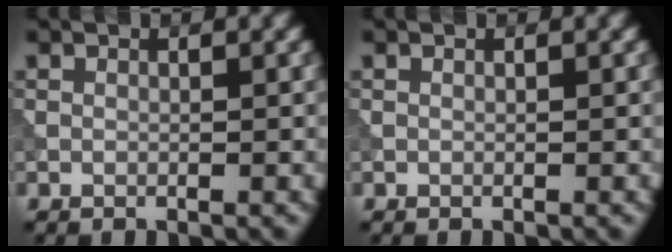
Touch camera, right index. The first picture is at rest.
{"total": 0.0}